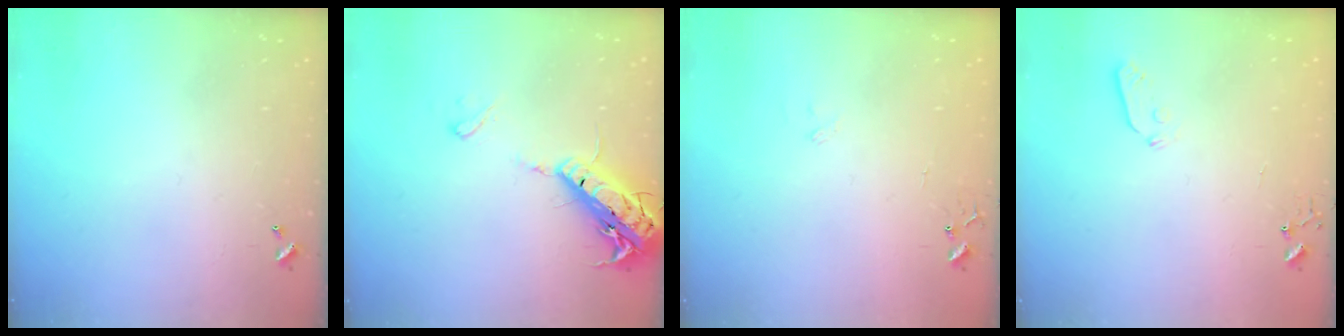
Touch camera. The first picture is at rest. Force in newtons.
{"total": 17.5, "press": 17.2, "slide": 3.6}
{"total": 7.6, "press": 7.6, "slide": 0.5}
{"total": 3.5, "press": 3.5, "slide": 0.4}